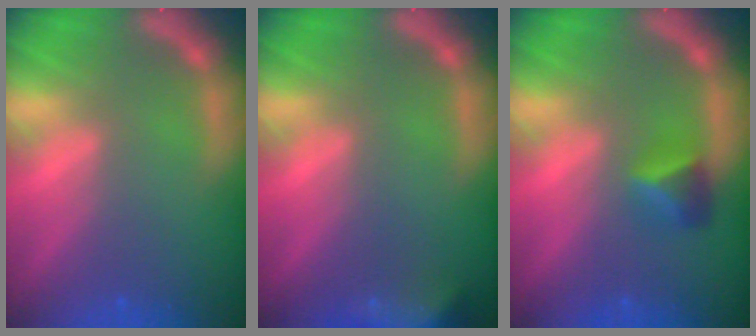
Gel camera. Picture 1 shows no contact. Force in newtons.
{"total": 7.4}
{"total": 2.4}